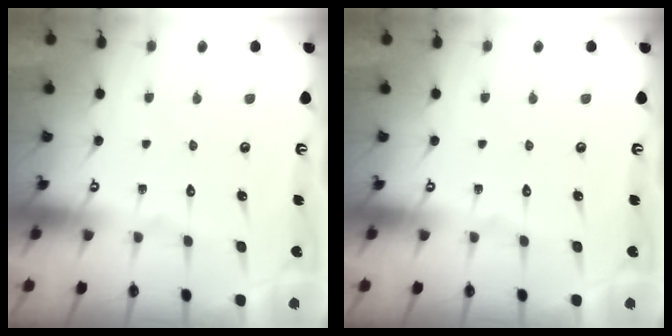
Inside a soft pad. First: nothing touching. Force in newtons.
{"total": 0.0}